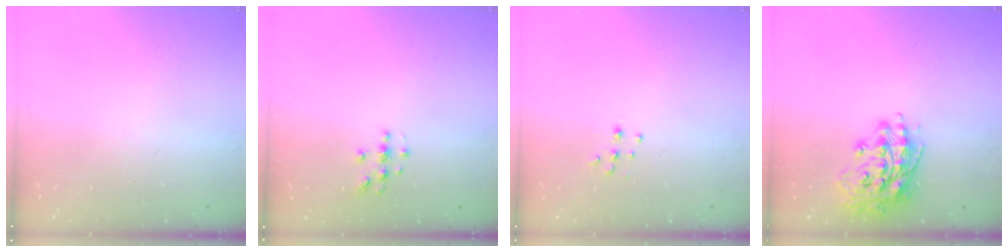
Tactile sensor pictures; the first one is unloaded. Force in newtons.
{"total": 3.9, "press": 3.9, "slide": 0.4}
{"total": 7.0, "press": 6.9, "slide": 0.6}
{"total": 14.8, "press": 14.6, "slide": 2.5}